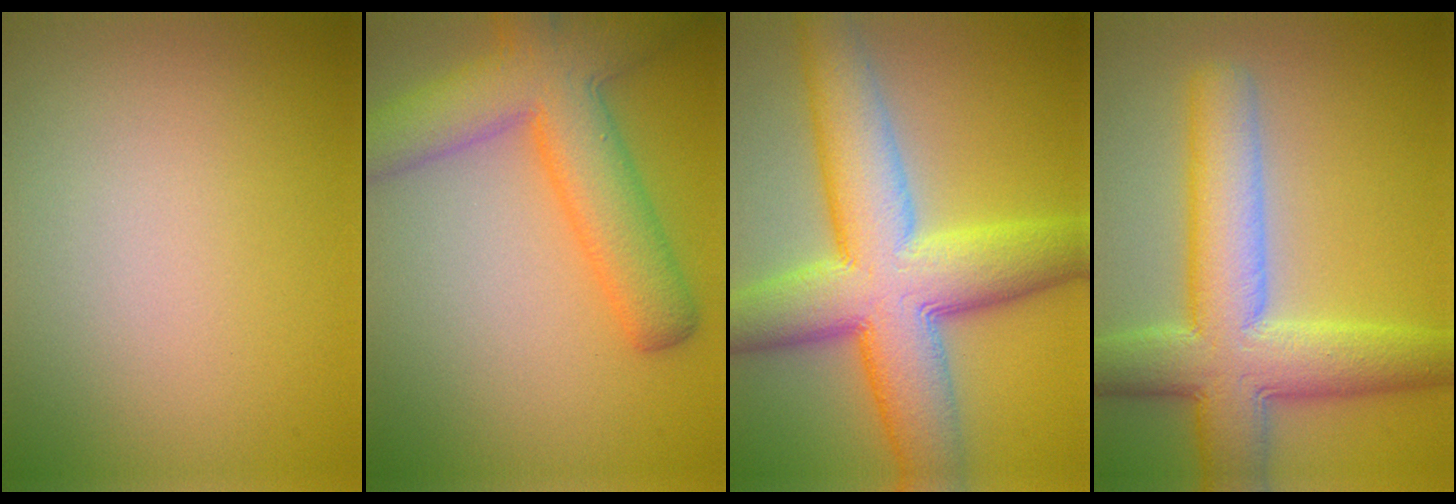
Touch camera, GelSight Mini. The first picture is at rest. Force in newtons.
{"total": 7.6, "press": 7.6, "slide": 0.4}
{"total": 12.2, "press": 12.2, "slide": 0.4}
{"total": 9.1, "press": 9.1, "slide": 0.6}